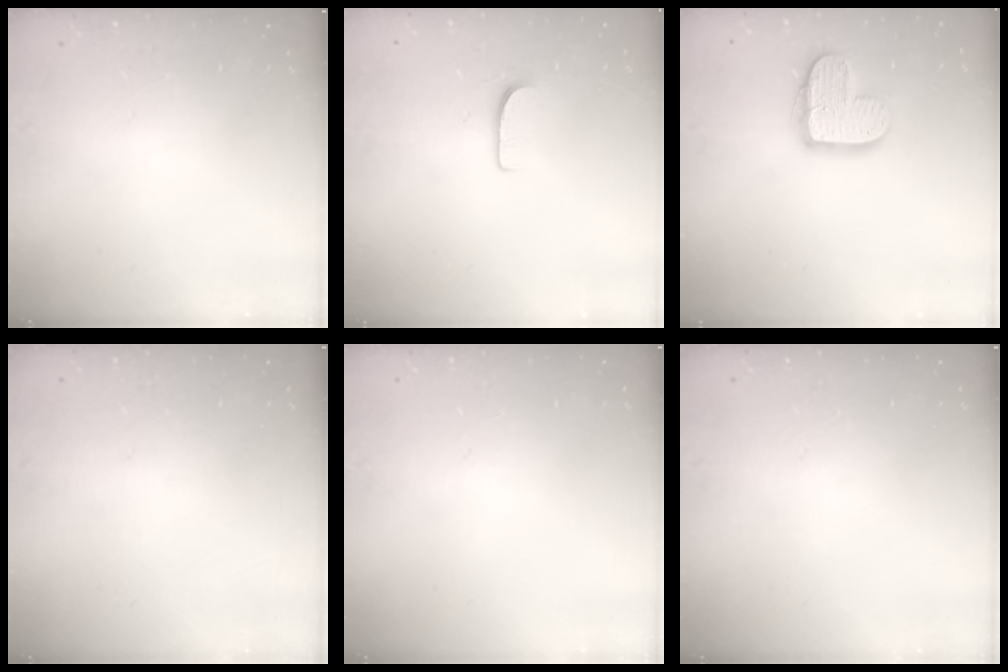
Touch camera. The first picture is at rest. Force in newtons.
{"total": 5.1, "press": 5.1, "slide": 0.5}
{"total": 12.9, "press": 12.9, "slide": 0.9}
{"total": 0.0}
{"total": 0.0}
{"total": 0.0}